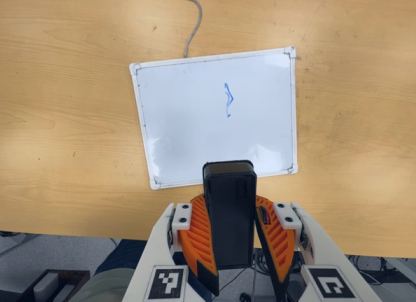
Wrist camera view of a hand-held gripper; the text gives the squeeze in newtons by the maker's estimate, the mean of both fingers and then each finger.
{"total": 9.6, "left": 9.9, "right": 9.3}